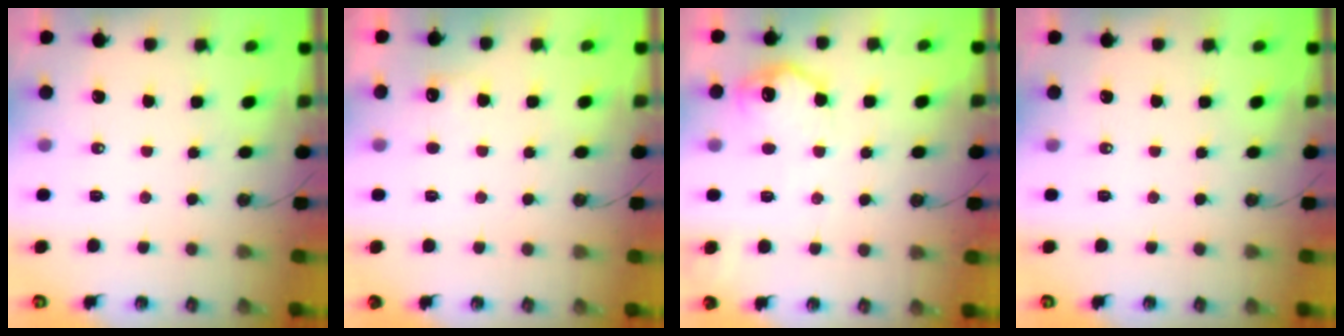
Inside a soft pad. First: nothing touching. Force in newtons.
{"total": 3.9, "press": 3.8, "slide": 1.2}
{"total": 11.7, "press": 11.7, "slide": 0.2}
{"total": 0.0}